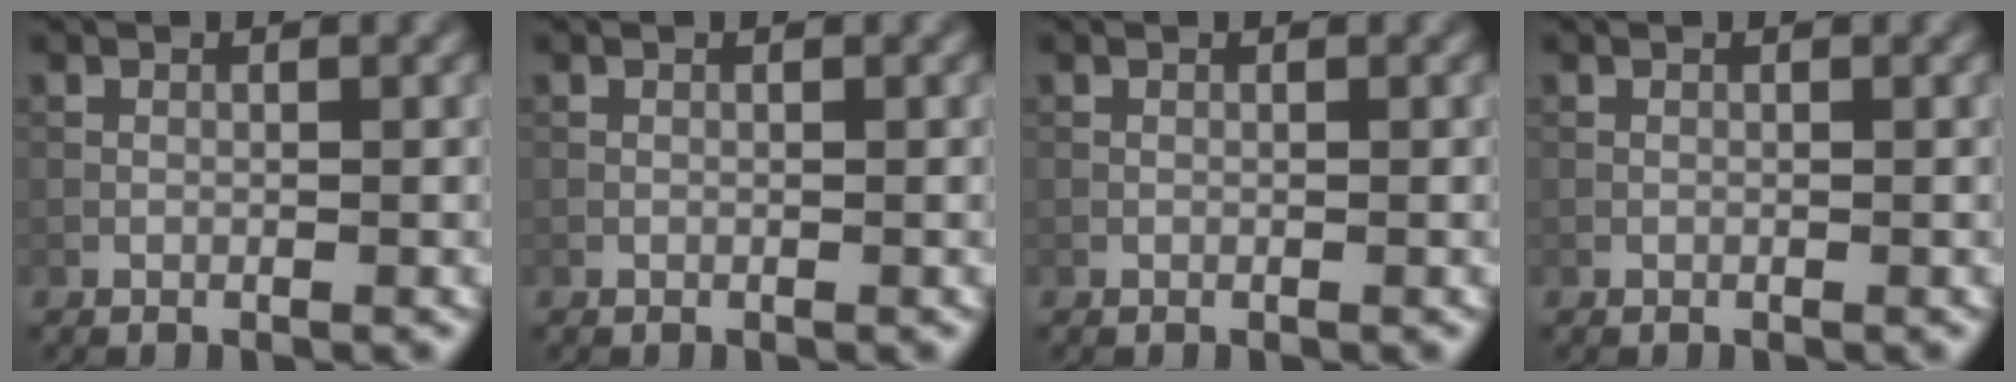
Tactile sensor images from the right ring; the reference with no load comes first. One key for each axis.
{"total": 0.0}
{"total": 0.0}
{"total": 0.0}